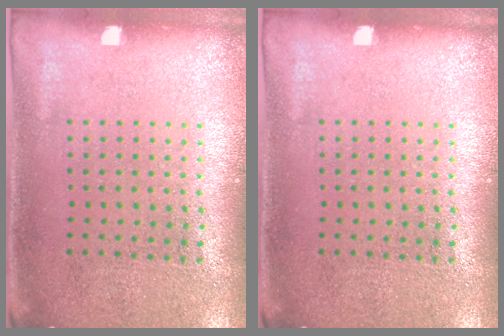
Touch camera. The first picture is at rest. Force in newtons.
{"total": 0.0}